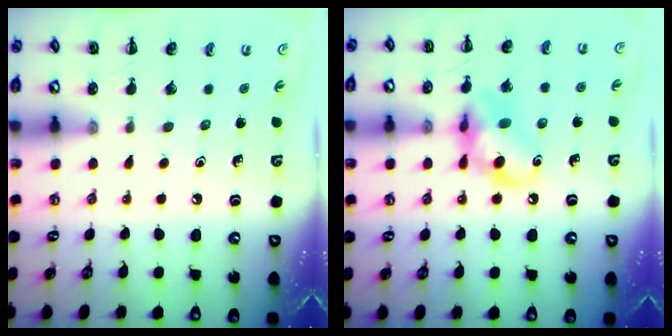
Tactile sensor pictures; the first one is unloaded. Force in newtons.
{"total": 13.1, "press": 13.0, "slide": 2.0}